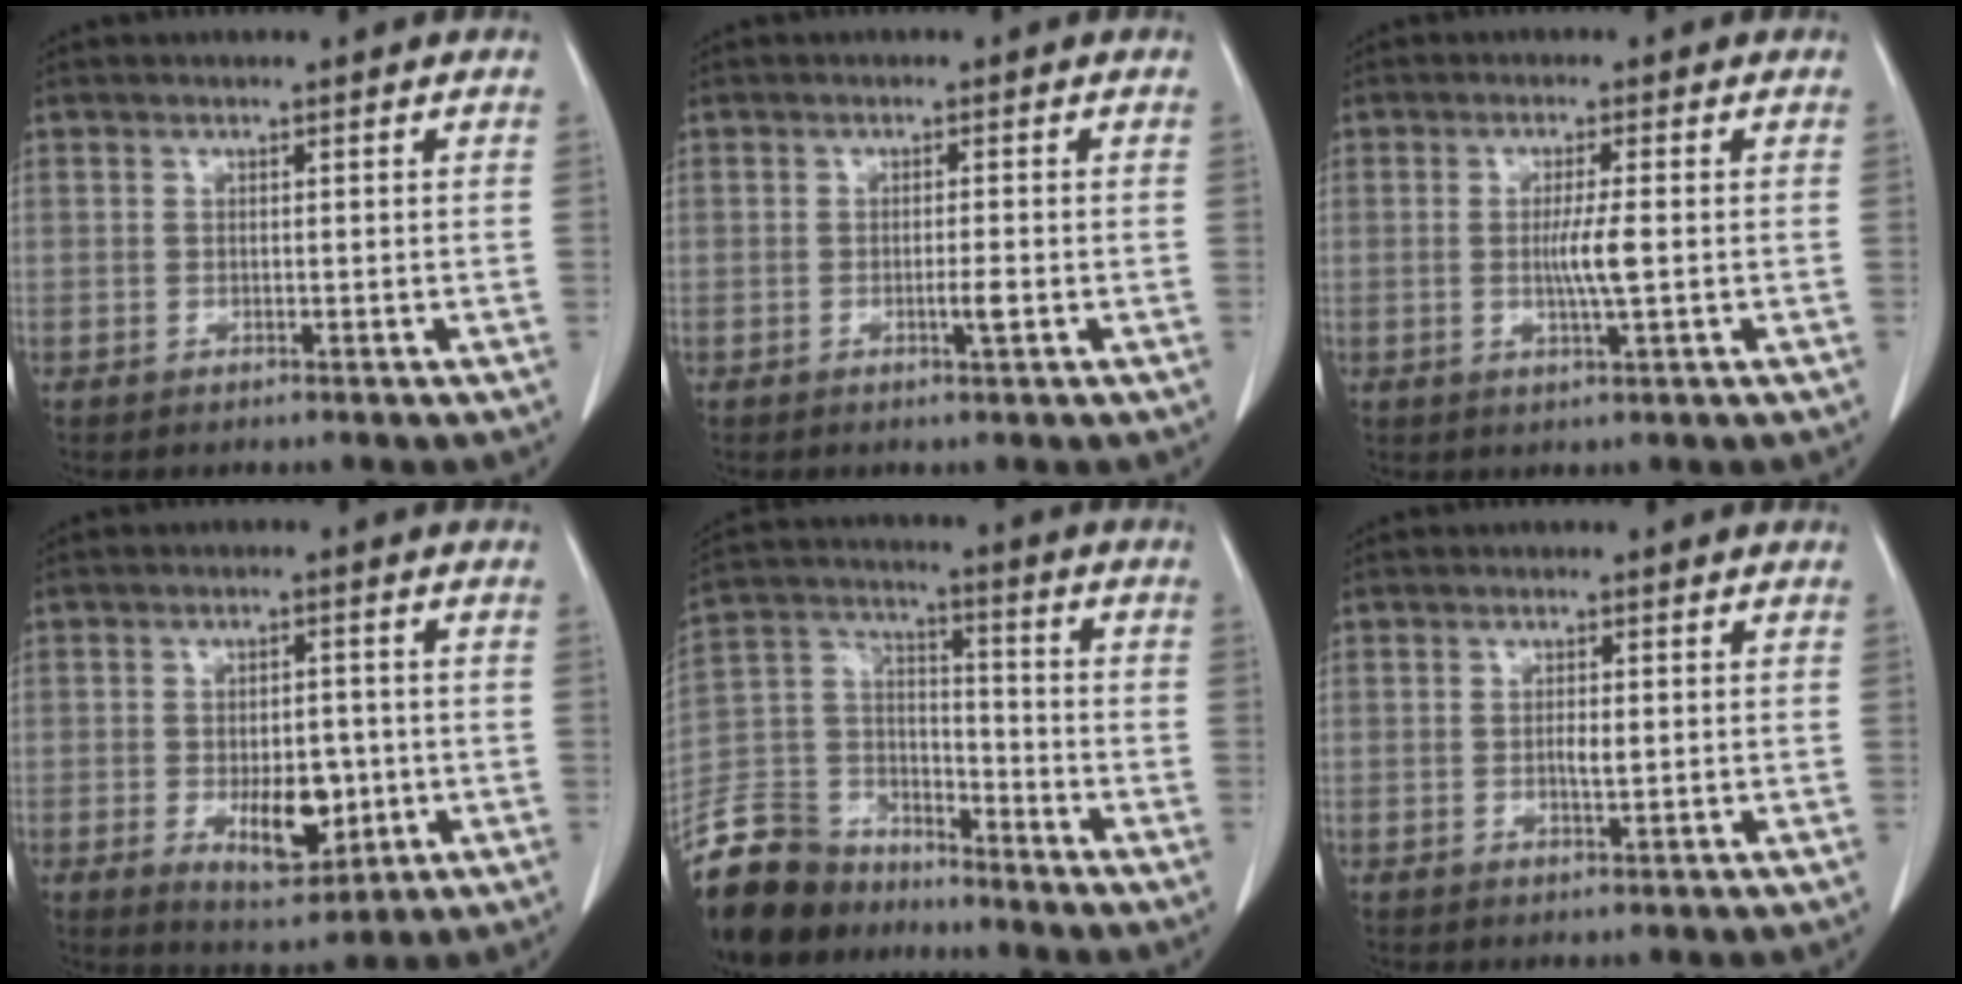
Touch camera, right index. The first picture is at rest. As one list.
[{"total": 1.9, "force": [-0.6, -0.1, 1.8], "torque": [-0.033, -0.003, -0.011]}, {"total": 4.1, "force": [-0.3, -0.2, 4.1], "torque": [-0.078, -0.007, -0.005]}, {"total": 8.1, "force": [-2.0, 3.9, 6.9], "torque": [-0.104, -0.004, -0.019]}, {"total": 14.0, "force": [-12.2, 6.2, 2.8], "torque": [-0.069, 0.032, -0.230]}, {"total": 1.8, "force": [-0.1, 0.5, 1.7], "torque": [-0.035, 0.000, -0.001]}]